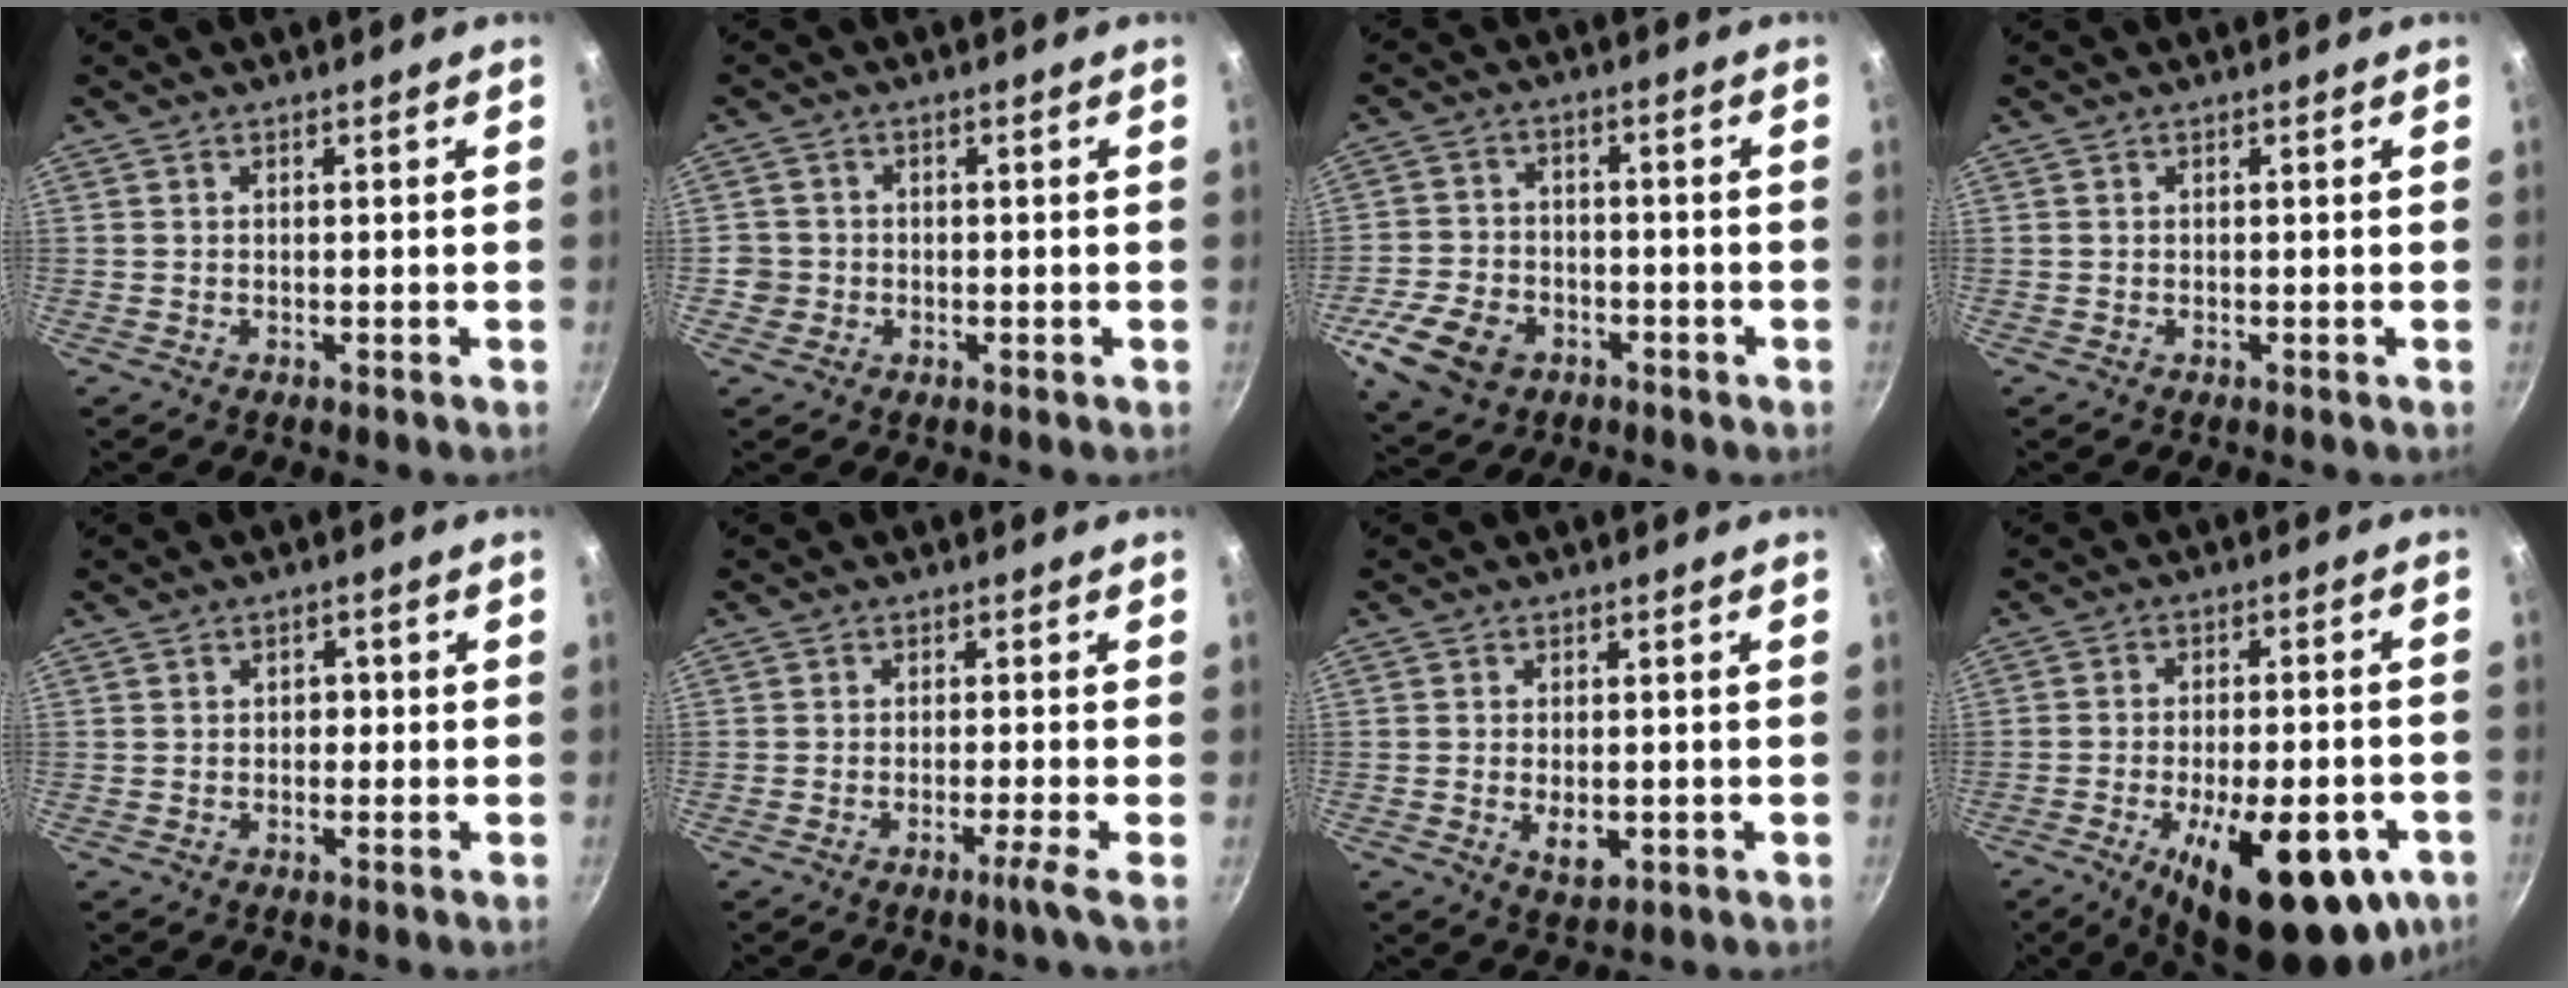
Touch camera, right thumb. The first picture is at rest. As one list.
[{"total": 2.9, "force": [-0.7, 2.7, 0.6], "torque": [0.003, 0.016, -0.011]}, {"total": 11.9, "force": [-5.1, 8.5, 6.6], "torque": [-0.115, 0.025, -0.089]}, {"total": 0.0}, {"total": 1.7, "force": [-0.2, 1.4, 0.9], "torque": [-0.003, 0.004, -0.005]}, {"total": 2.9, "force": [-1.6, -0.7, 2.3], "torque": [-0.051, 0.007, -0.029]}, {"total": 4.5, "force": [-0.8, 2.7, 3.5], "torque": [-0.054, -0.005, -0.006]}, {"total": 22.7, "force": [-9.0, 9.2, 18.7], "torque": [-0.240, 0.008, -0.120]}]